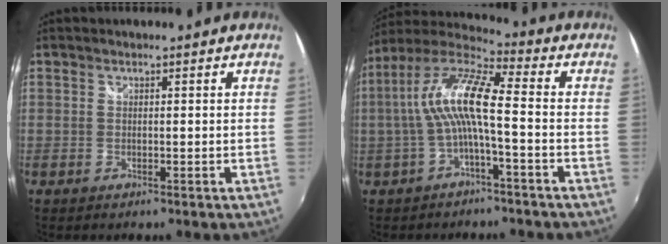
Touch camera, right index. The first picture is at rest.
{"total": 11.2, "force": [-1.1, 1.7, 11.0], "torque": [-0.221, 0.017, -0.023]}